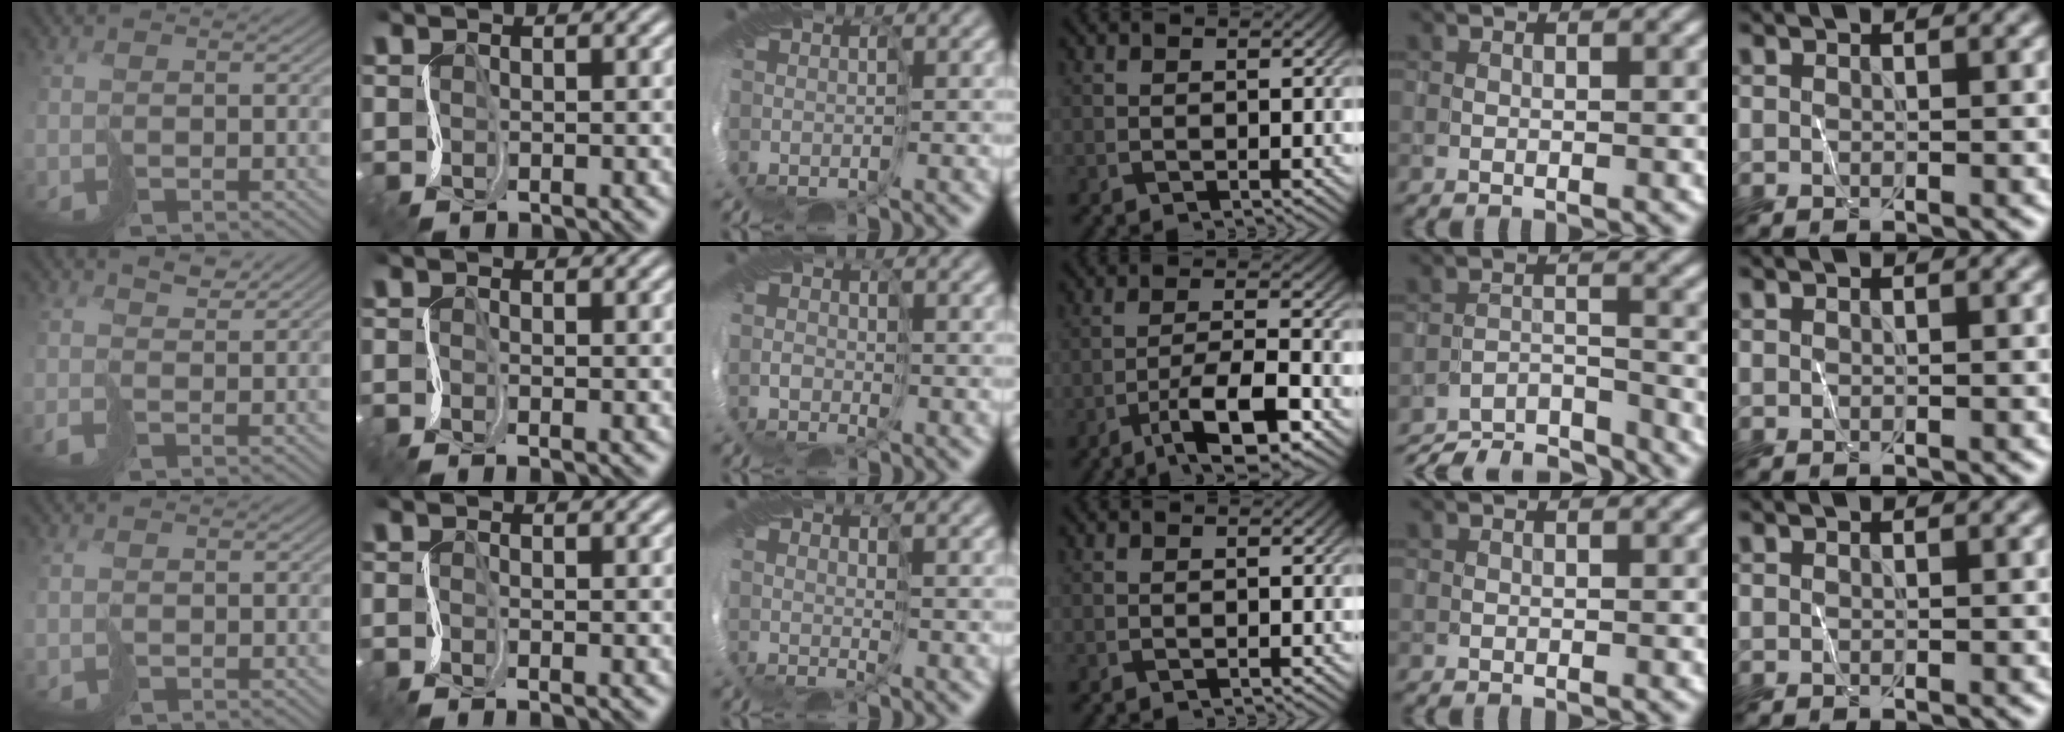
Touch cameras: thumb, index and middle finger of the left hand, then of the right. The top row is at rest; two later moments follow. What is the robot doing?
{"motion": "cut", "object": "bubble wrap"}